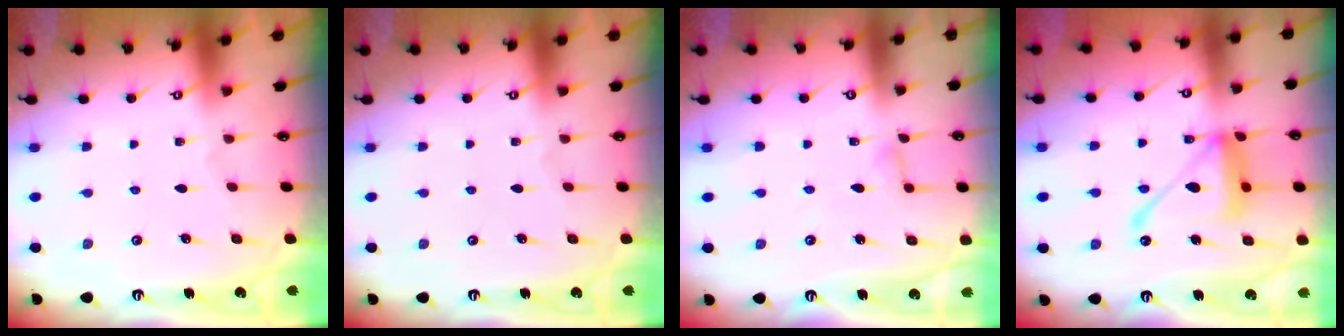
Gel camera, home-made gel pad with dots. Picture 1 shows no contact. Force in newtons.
{"total": 0.0}
{"total": 3.0, "press": 3.0, "slide": 0.3}
{"total": 15.6, "press": 15.5, "slide": 1.7}